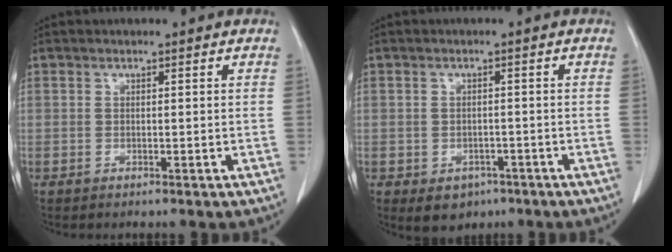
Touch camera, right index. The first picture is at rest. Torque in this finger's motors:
{"motor_torque": [-0.04, -0.01, -0.16, -0.06]}